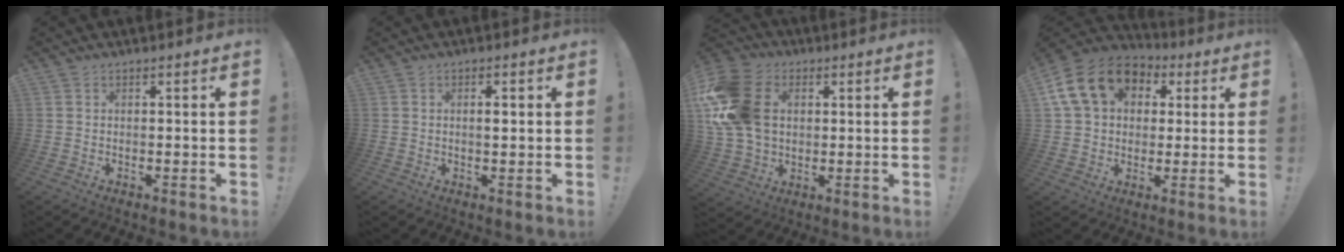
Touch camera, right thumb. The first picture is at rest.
{"total": 1.6, "force": [0.3, 0.3, 1.5], "torque": [-0.018, -0.004, 0.000]}
{"total": 20.1, "force": [3.5, 14.9, 13.0], "torque": [-0.243, 0.000, 0.072]}
{"total": 18.1, "force": [5.9, 13.5, 10.5], "torque": [-0.172, -0.002, 0.114]}